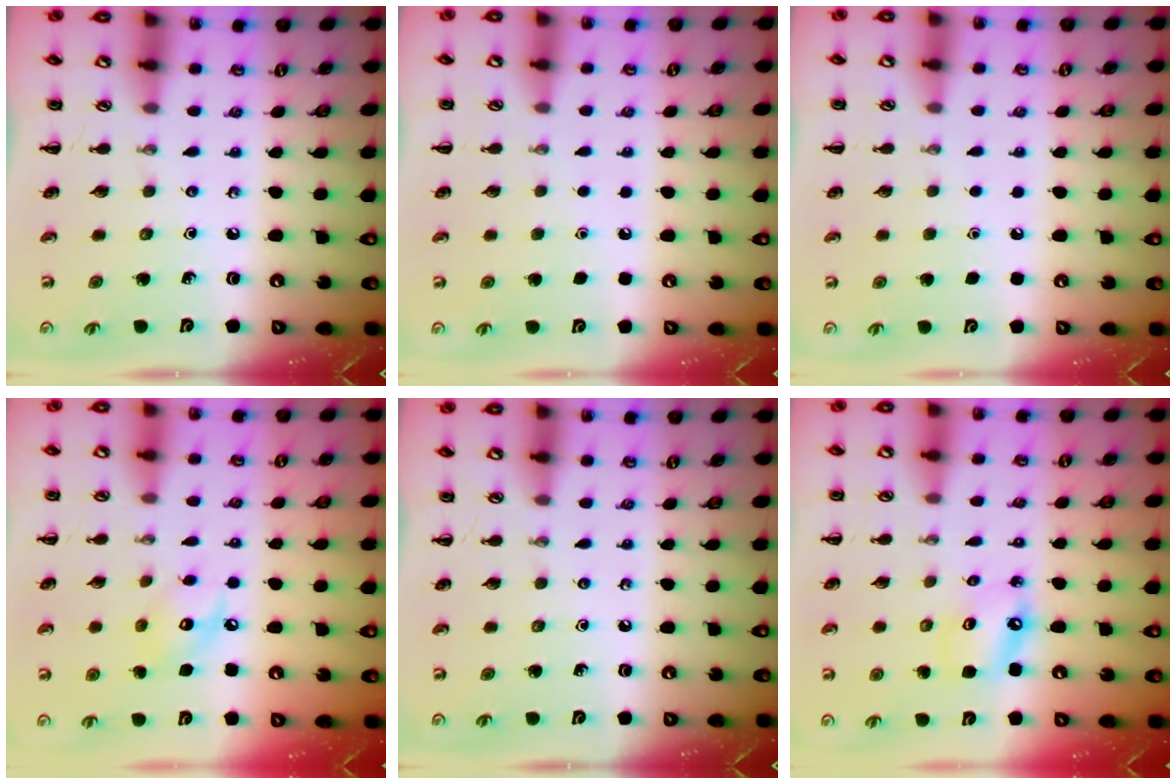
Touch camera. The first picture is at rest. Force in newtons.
{"total": 1.7, "press": 1.7, "slide": 0.1}
{"total": 1.7, "press": 1.7, "slide": 0.1}
{"total": 7.0, "press": 6.9, "slide": 1.0}
{"total": 0.0}
{"total": 6.6, "press": 6.5, "slide": 1.2}